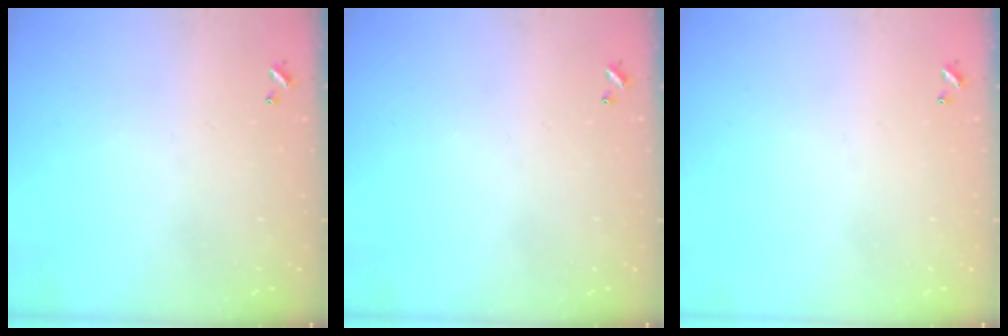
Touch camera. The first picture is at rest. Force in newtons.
{"total": 0.0}
{"total": 0.0}